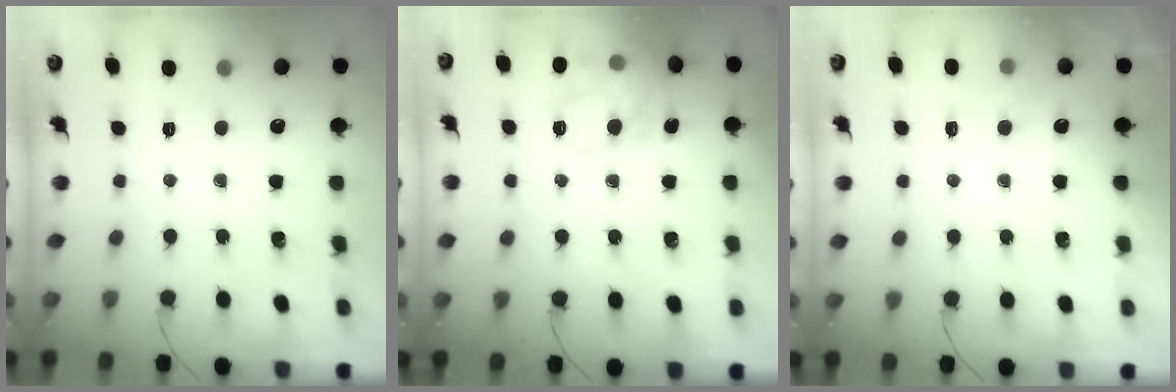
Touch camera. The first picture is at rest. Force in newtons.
{"total": 15.4, "press": 15.4, "slide": 0.9}
{"total": 4.9, "press": 4.7, "slide": 1.4}